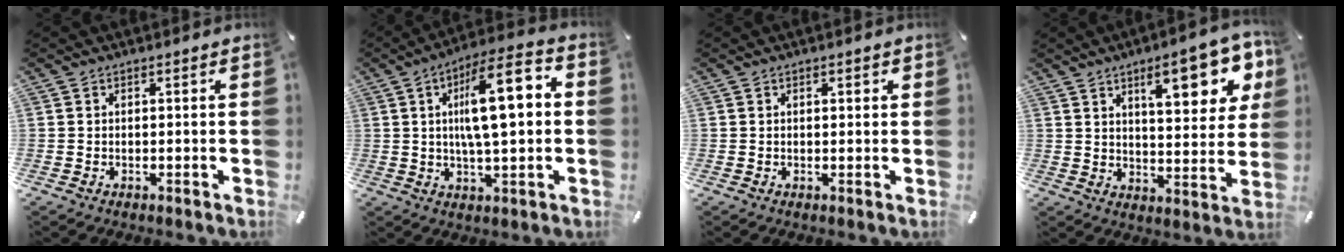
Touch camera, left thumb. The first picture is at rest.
{"total": 15.7, "force": [2.5, 5.1, 14.6], "torque": [-0.236, 0.002, 0.037]}
{"total": 0.7, "force": [0.3, 0.4, 0.5], "torque": [-0.009, 0.005, 0.004]}
{"total": 15.7, "force": [7.9, 5.8, 12.3], "torque": [-0.166, -0.030, 0.120]}